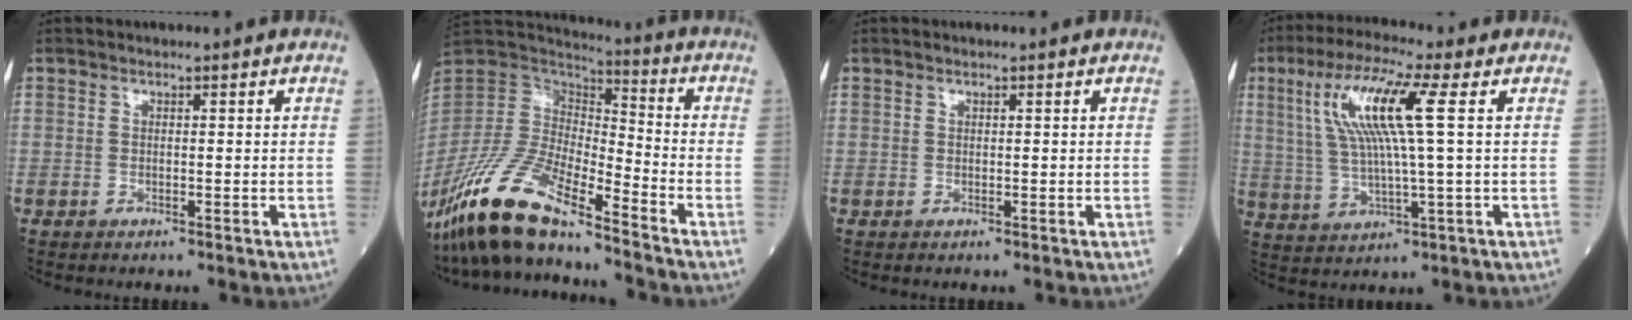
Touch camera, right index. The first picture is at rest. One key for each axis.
{"total": 16.4, "fx": -12.5, "fy": 3.0, "fz": 10.1, "tx": -0.208, "ty": -0.014, "tz": -0.239}
{"total": 0.0}
{"total": 11.8, "fx": 3.4, "fy": 0.2, "fz": 11.3, "tx": -0.238, "ty": 0.015, "tz": 0.062}